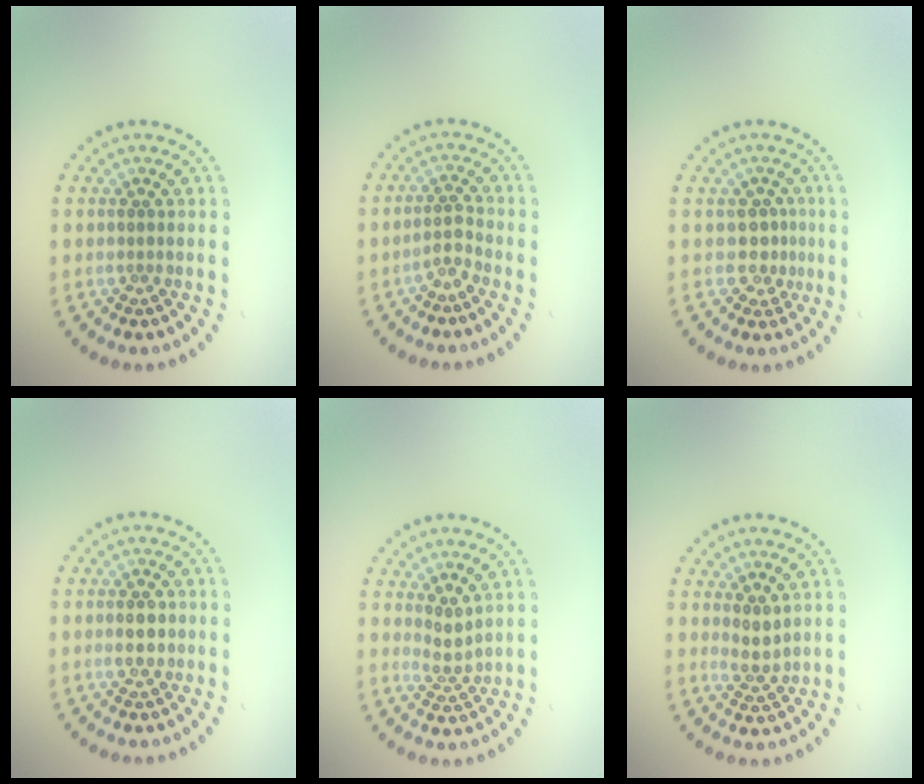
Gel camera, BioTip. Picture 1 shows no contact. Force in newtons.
{"total": 1.7, "press": 1.1, "slide": 1.3}
{"total": 2.1, "press": 1.6, "slide": 1.3}
{"total": 2.2, "press": 2.2, "slide": 0.1}
{"total": 1.8, "press": 1.2, "slide": 1.3}
{"total": 1.8, "press": 1.6, "slide": 0.7}